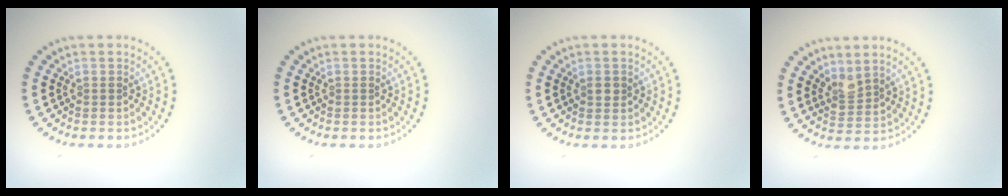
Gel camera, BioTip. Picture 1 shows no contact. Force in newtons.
{"total": 0.0}
{"total": 1.0, "press": 1.0, "slide": 0.2}
{"total": 1.8, "press": 1.4, "slide": 1.1}